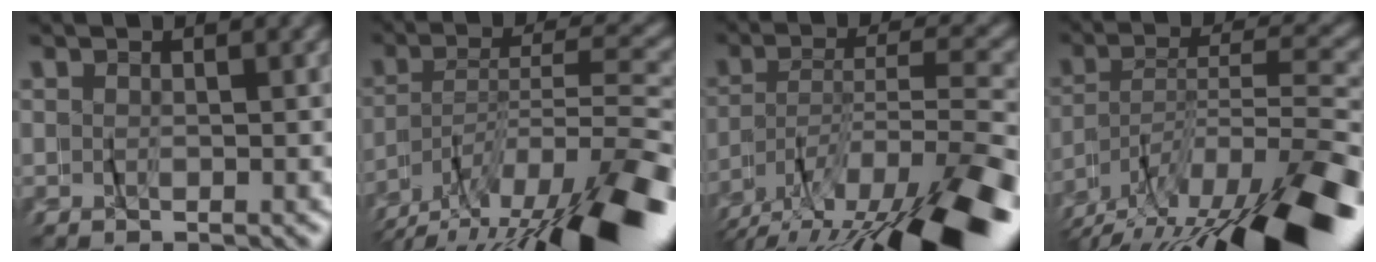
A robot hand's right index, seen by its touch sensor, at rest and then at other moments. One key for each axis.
{"total": 8.9, "fx": -6.2, "fy": 1.2, "fz": 6.3, "tx": -0.109, "ty": -0.004, "tz": -0.101}
{"total": 10.0, "fx": -6.2, "fy": 2.6, "fz": 7.5, "tx": -0.130, "ty": -0.016, "tz": -0.092}
{"total": 10.8, "fx": -7.2, "fy": 2.6, "fz": 7.6, "tx": -0.129, "ty": -0.013, "tz": -0.111}